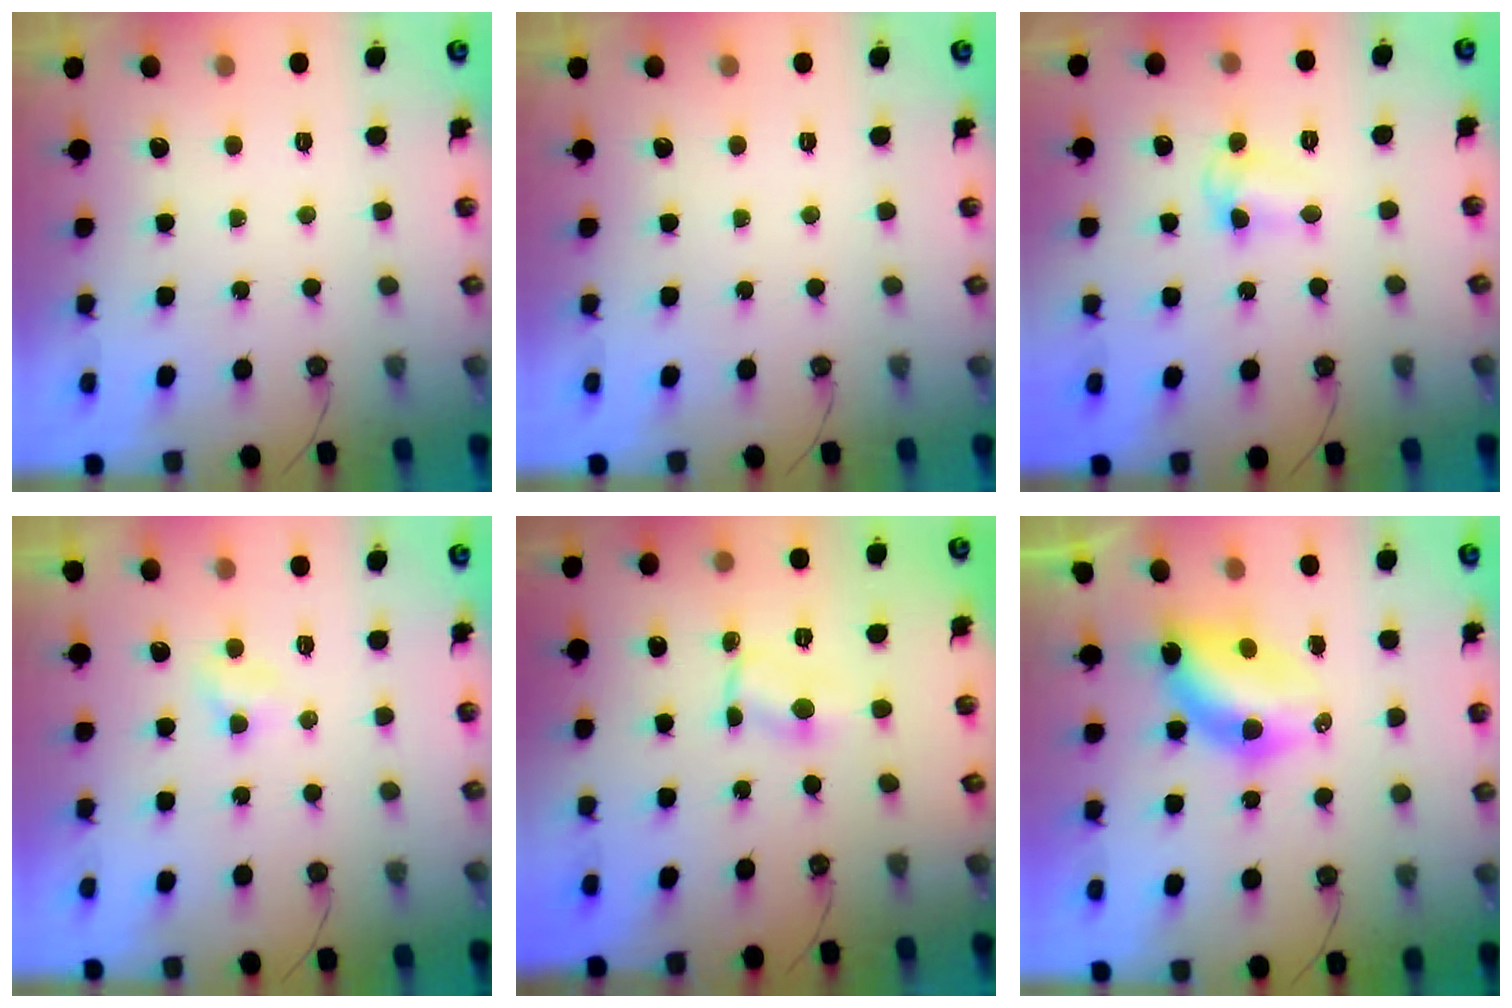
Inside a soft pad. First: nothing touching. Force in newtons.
{"total": 0.0}
{"total": 5.5, "press": 5.5, "slide": 0.3}
{"total": 2.7, "press": 2.6, "slide": 0.4}
{"total": 1.3, "press": 1.3, "slide": 0.2}
{"total": 8.6, "press": 7.8, "slide": 3.6}